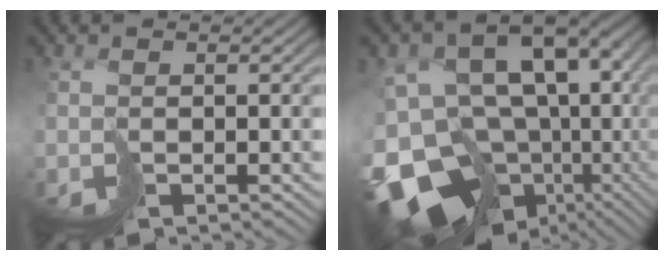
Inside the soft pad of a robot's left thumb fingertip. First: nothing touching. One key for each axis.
{"total": 17.6, "fx": -4.8, "fy": 12.3, "fz": 11.6, "tx": -0.205, "ty": -0.023, "tz": -0.055}